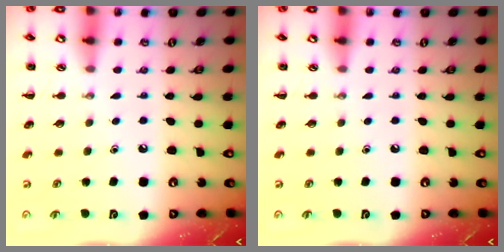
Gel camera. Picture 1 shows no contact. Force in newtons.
{"total": 0.0}